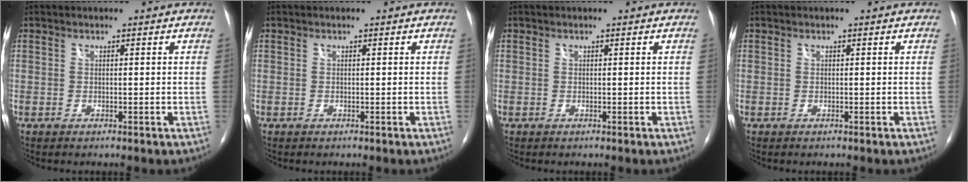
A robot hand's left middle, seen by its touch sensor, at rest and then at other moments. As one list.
[{"total": 0.0}, {"total": 0.0}, {"total": 0.0}]